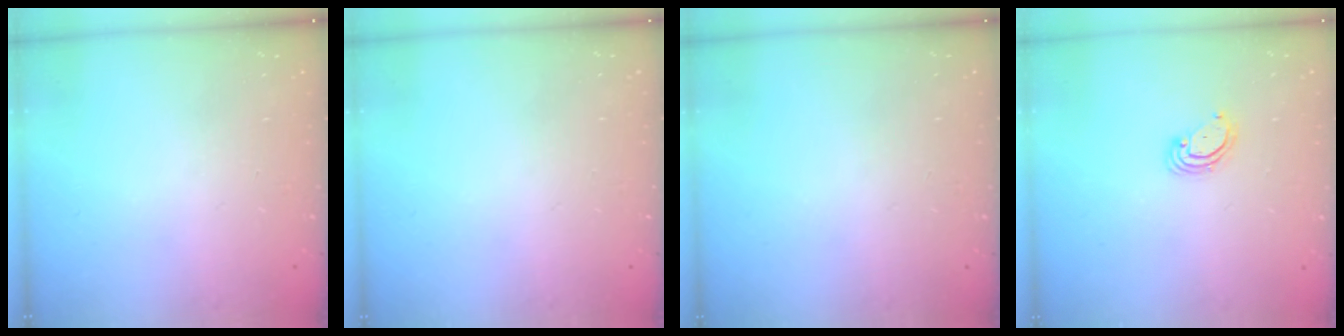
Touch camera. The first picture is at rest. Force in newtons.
{"total": 0.0}
{"total": 0.0}
{"total": 3.0, "press": 2.9, "slide": 0.3}